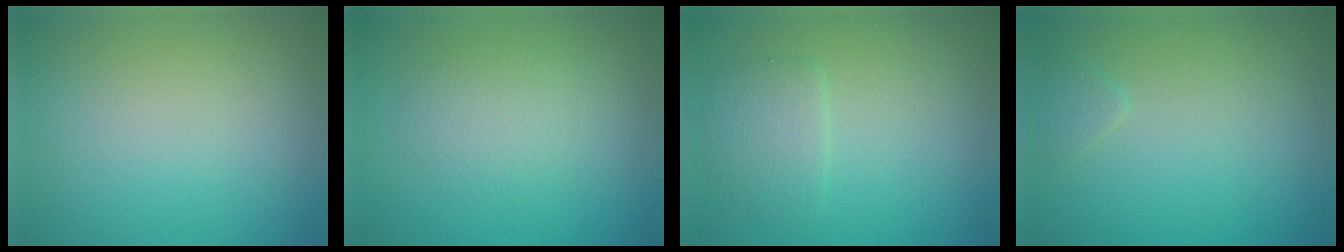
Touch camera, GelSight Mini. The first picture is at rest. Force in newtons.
{"total": 2.3, "press": 2.3, "slide": 0.1}
{"total": 2.3, "press": 2.3, "slide": 0.3}
{"total": 0.8, "press": 0.8, "slide": 0.0}